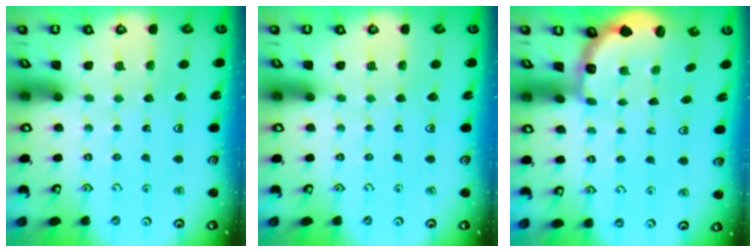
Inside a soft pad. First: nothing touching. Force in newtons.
{"total": 0.0}
{"total": 2.7, "press": 2.3, "slide": 1.4}